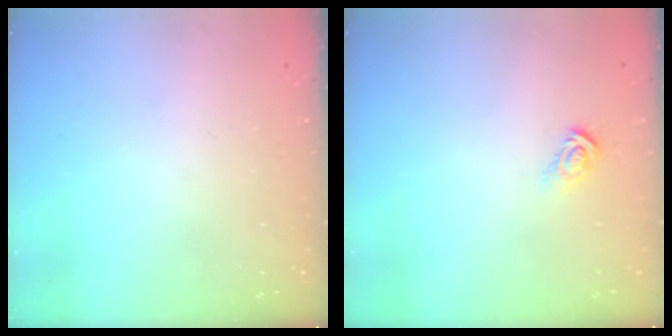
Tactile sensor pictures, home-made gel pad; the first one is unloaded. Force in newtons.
{"total": 4.3, "press": 4.3, "slide": 0.2}